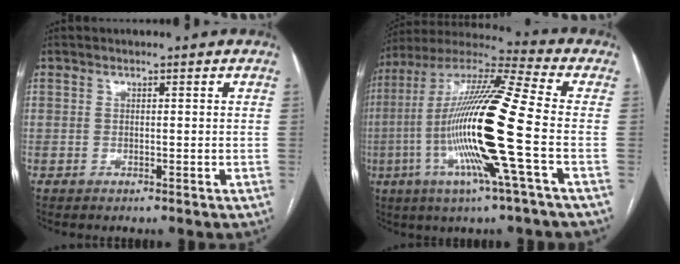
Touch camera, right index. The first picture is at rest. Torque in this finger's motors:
{"motor_torque": [2.14, 0.00, 1.05, 0.21]}